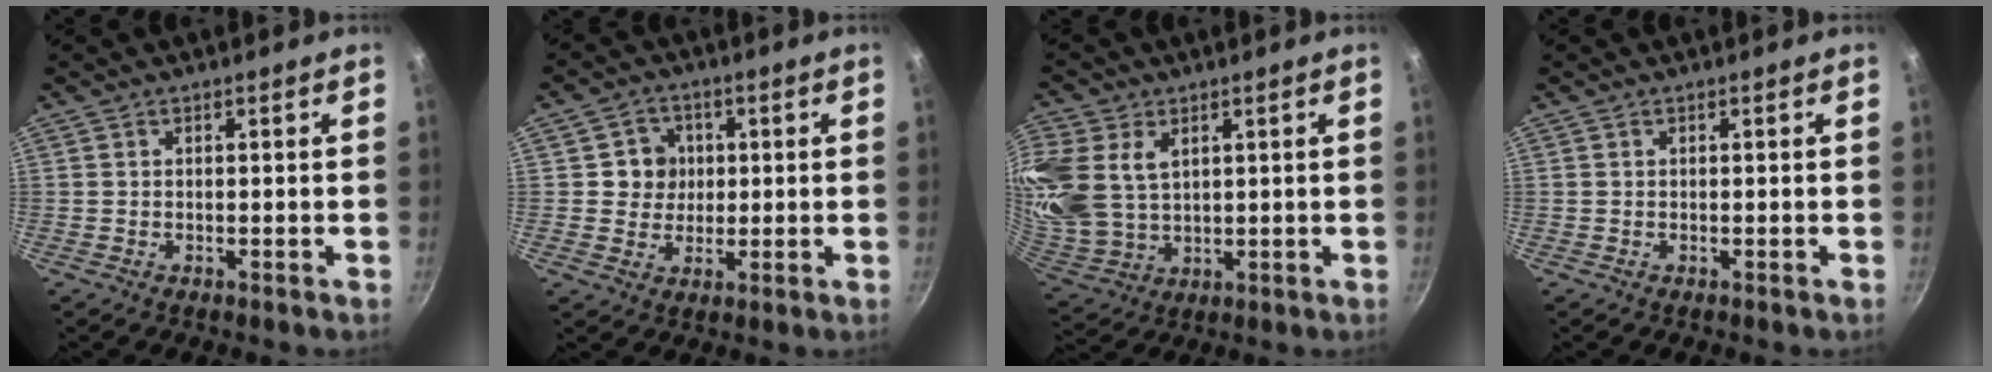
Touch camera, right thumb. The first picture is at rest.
{"total": 5.9, "force": [0.8, 5.6, 1.7], "torque": [0.015, 0.002, 0.008]}
{"total": 17.3, "force": [5.3, 12.5, 10.7], "torque": [-0.252, -0.001, 0.120]}
{"total": 0.0}